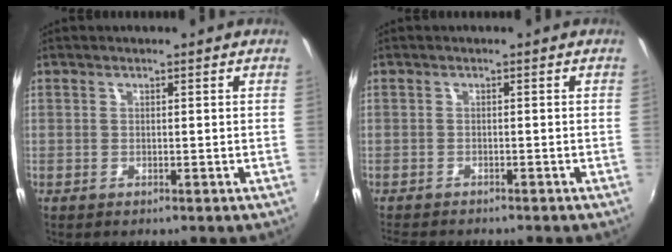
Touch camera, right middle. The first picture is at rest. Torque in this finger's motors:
{"motor_torque": [0.55, -0.61, 0.06, 0.04]}